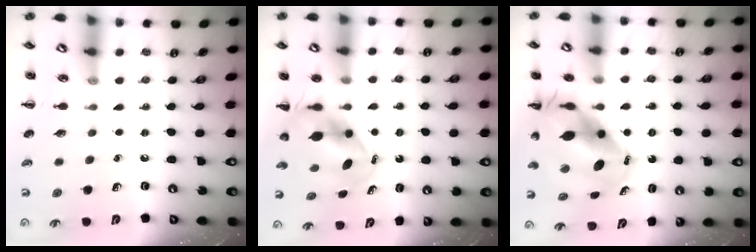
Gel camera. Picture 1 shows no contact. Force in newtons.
{"total": 5.7, "press": 5.6, "slide": 1.2}
{"total": 12.9, "press": 12.5, "slide": 3.5}